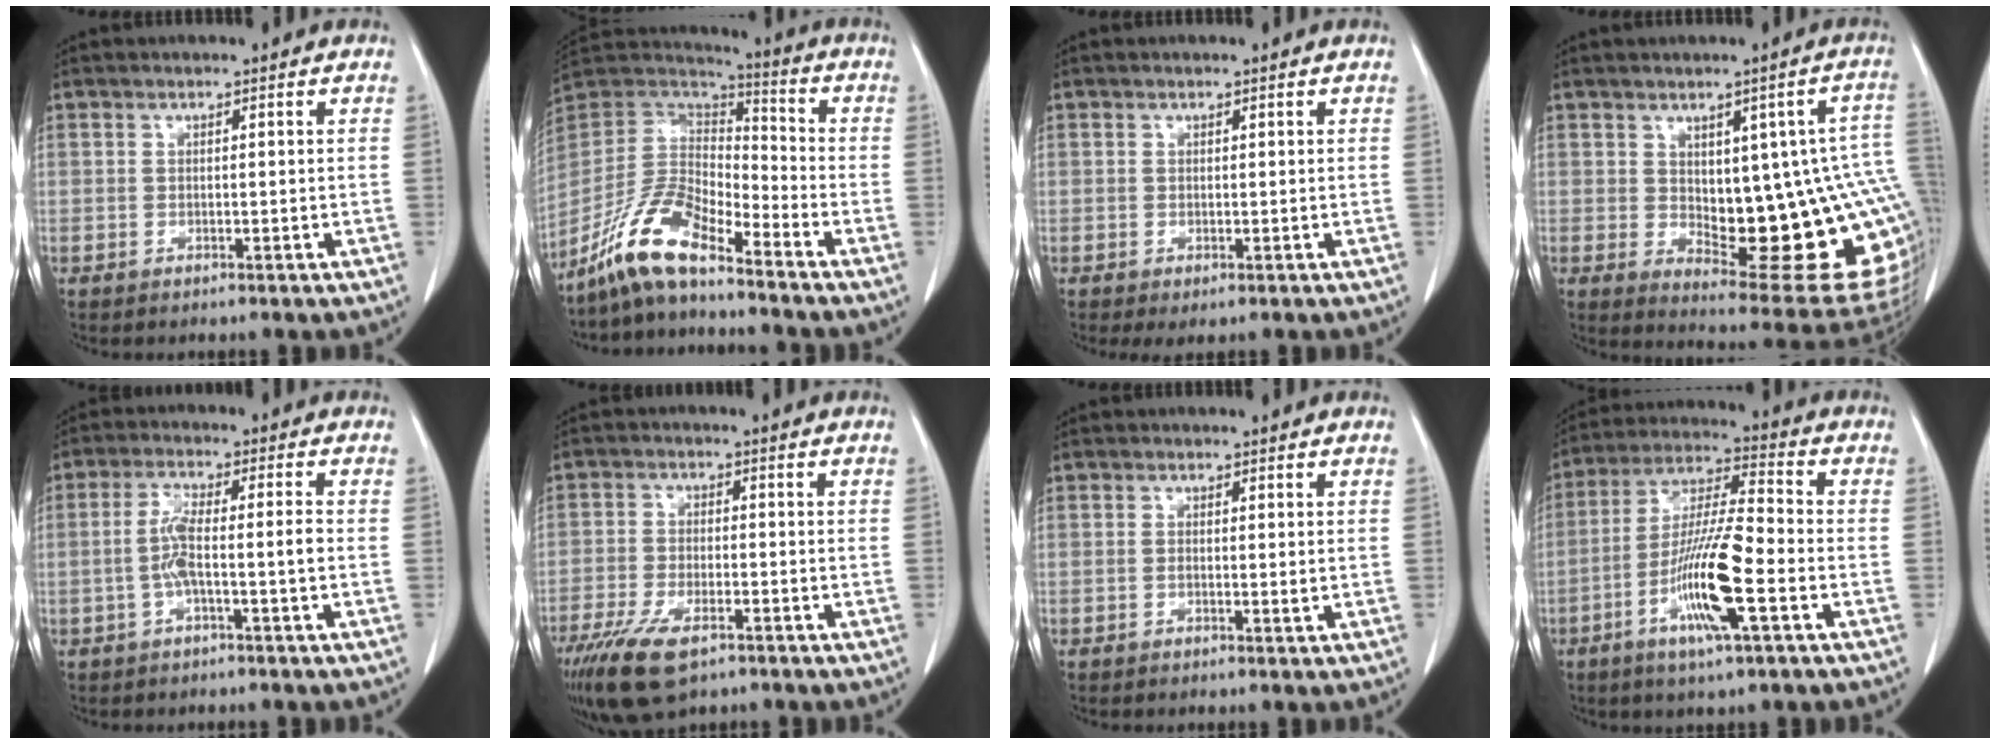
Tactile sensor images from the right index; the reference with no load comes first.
{"total": 12.2, "force": [-9.3, 3.0, 7.3], "torque": [-0.155, 0.015, -0.182]}
{"total": 1.0, "force": [0.0, 0.8, 0.6], "torque": [-0.010, -0.001, 0.003]}
{"total": 21.0, "force": [-0.8, 6.6, 19.9], "torque": [-0.168, 0.014, 0.020]}
{"total": 5.1, "force": [-1.2, 0.2, 5.0], "torque": [-0.100, 0.015, -0.018]}
{"total": 9.8, "force": [-6.4, 3.5, 6.6], "torque": [-0.126, -0.017, -0.112]}
{"total": 0.7, "force": [0.1, 0.1, 0.6], "torque": [-0.006, 0.000, 0.005]}
{"total": 13.3, "force": [-4.6, 1.1, 12.5], "torque": [-0.241, -0.008, -0.086]}